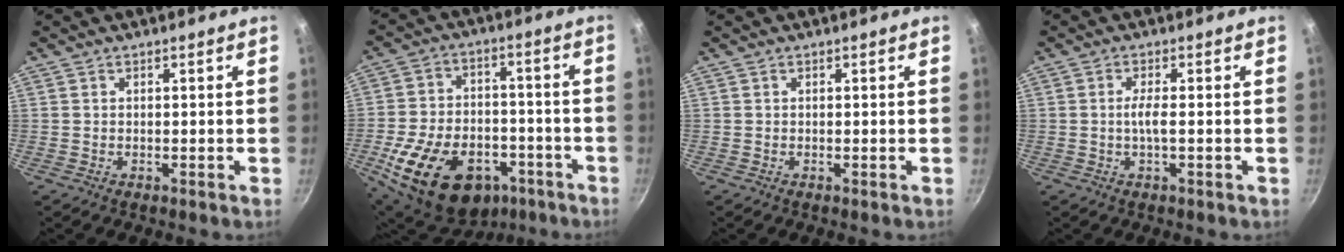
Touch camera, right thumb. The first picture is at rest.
{"total": 23.0, "force": [-10.0, 15.1, 14.1], "torque": [-0.227, 0.043, -0.146]}
{"total": 0.0}
{"total": 2.4, "force": [-0.4, 0.2, 2.4], "torque": [-0.054, 0.003, -0.009]}